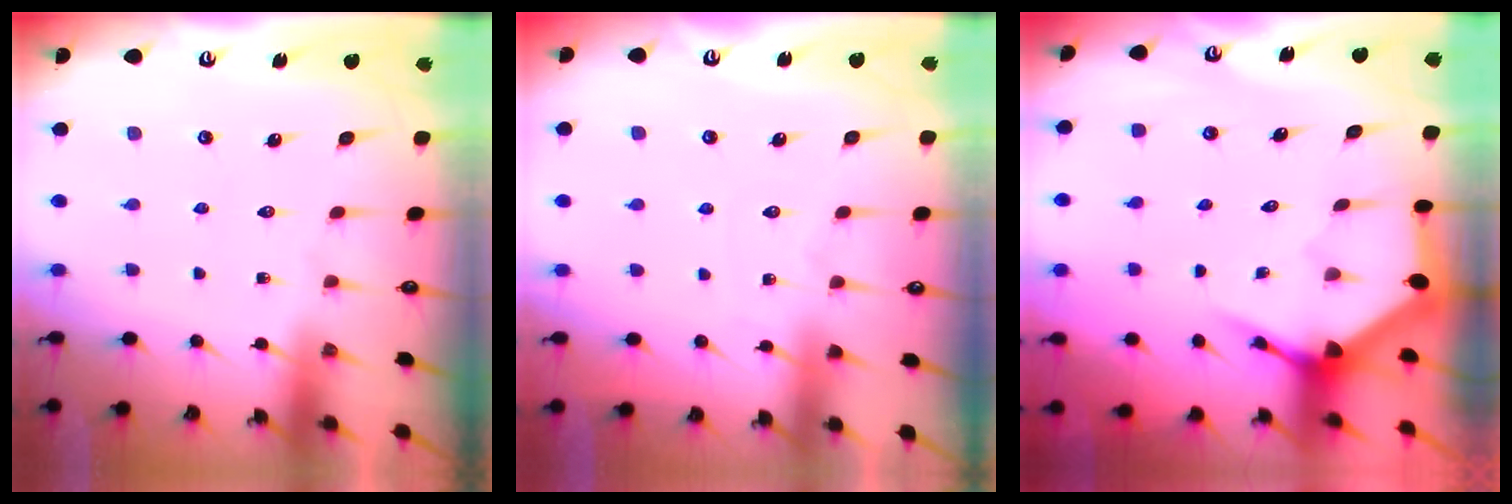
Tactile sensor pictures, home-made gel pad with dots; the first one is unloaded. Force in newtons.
{"total": 3.9, "press": 3.8, "slide": 0.6}
{"total": 3.7, "press": 3.7, "slide": 0.5}